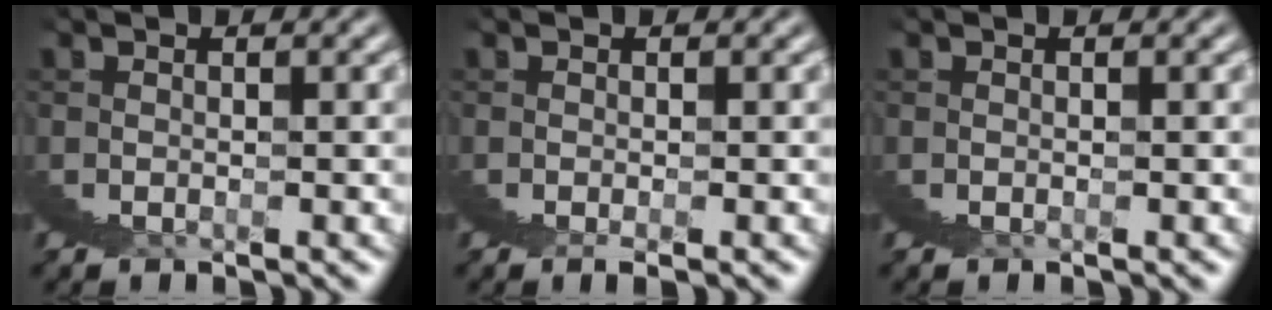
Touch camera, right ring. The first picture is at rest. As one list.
[{"total": 1.8, "force": [1.0, -1.5, -0.3], "torque": [0.016, 0.018, 0.011]}, {"total": 0.0}]